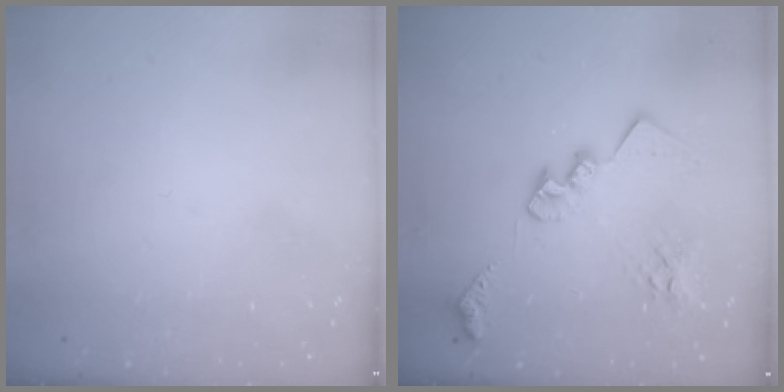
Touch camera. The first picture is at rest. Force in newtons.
{"total": 19.2, "press": 19.1, "slide": 1.4}